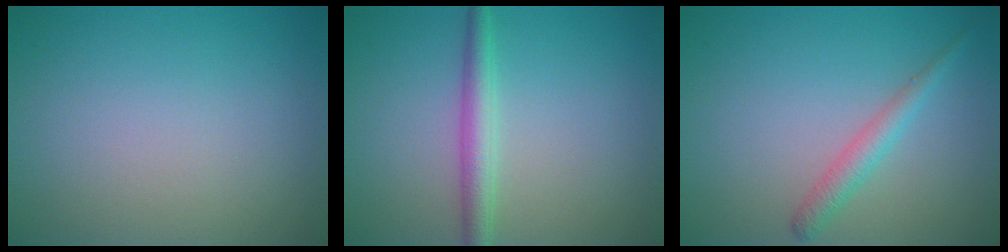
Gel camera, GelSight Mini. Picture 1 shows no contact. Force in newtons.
{"total": 2.7, "press": 2.7, "slide": 0.0}
{"total": 2.0, "press": 2.0, "slide": 0.1}